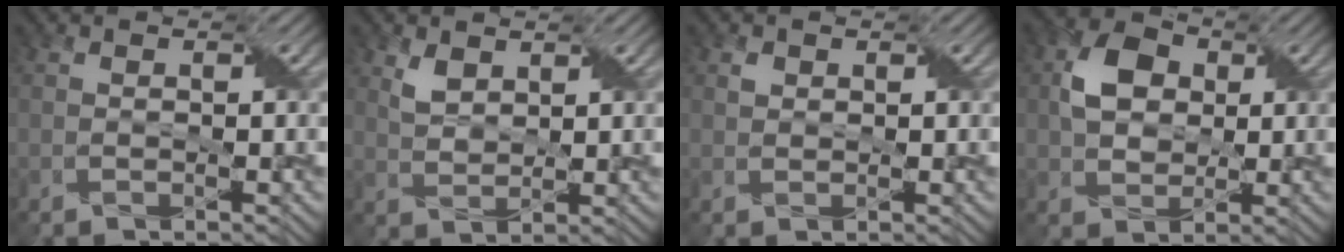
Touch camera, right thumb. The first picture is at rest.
{"total": 2.9, "force": [1.8, 1.7, 1.5], "torque": [-0.039, -0.004, 0.040]}
{"total": 1.0, "force": [0.5, 0.8, 0.2], "torque": [-0.008, 0.000, 0.009]}
{"total": 6.2, "force": [1.2, 4.8, 3.7], "torque": [-0.081, 0.011, 0.019]}